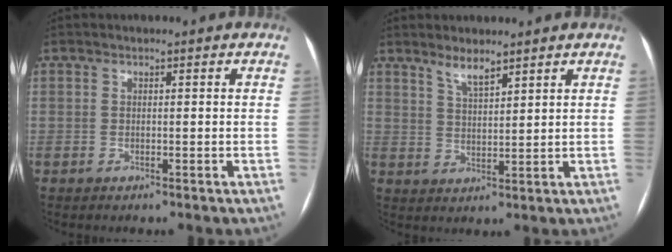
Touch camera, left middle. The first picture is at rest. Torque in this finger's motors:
{"motor_torque": [0.58, -0.52, 0.03, 0.02]}